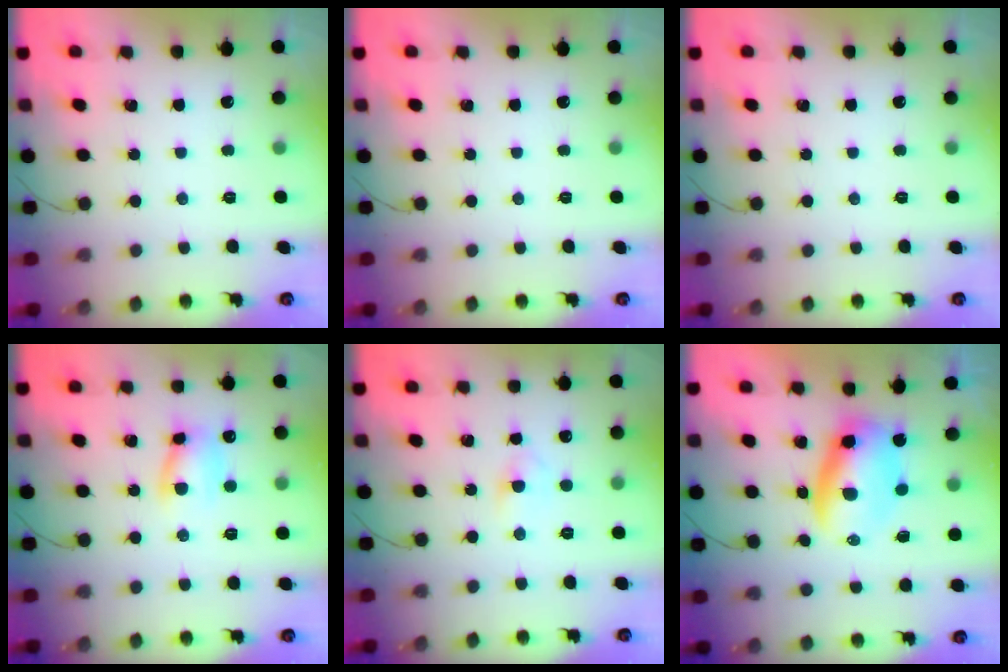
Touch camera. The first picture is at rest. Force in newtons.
{"total": 0.0}
{"total": 0.0}
{"total": 7.6, "press": 7.6, "slide": 0.5}
{"total": 3.2, "press": 2.9, "slide": 1.2}
{"total": 7.1, "press": 6.8, "slide": 2.1}